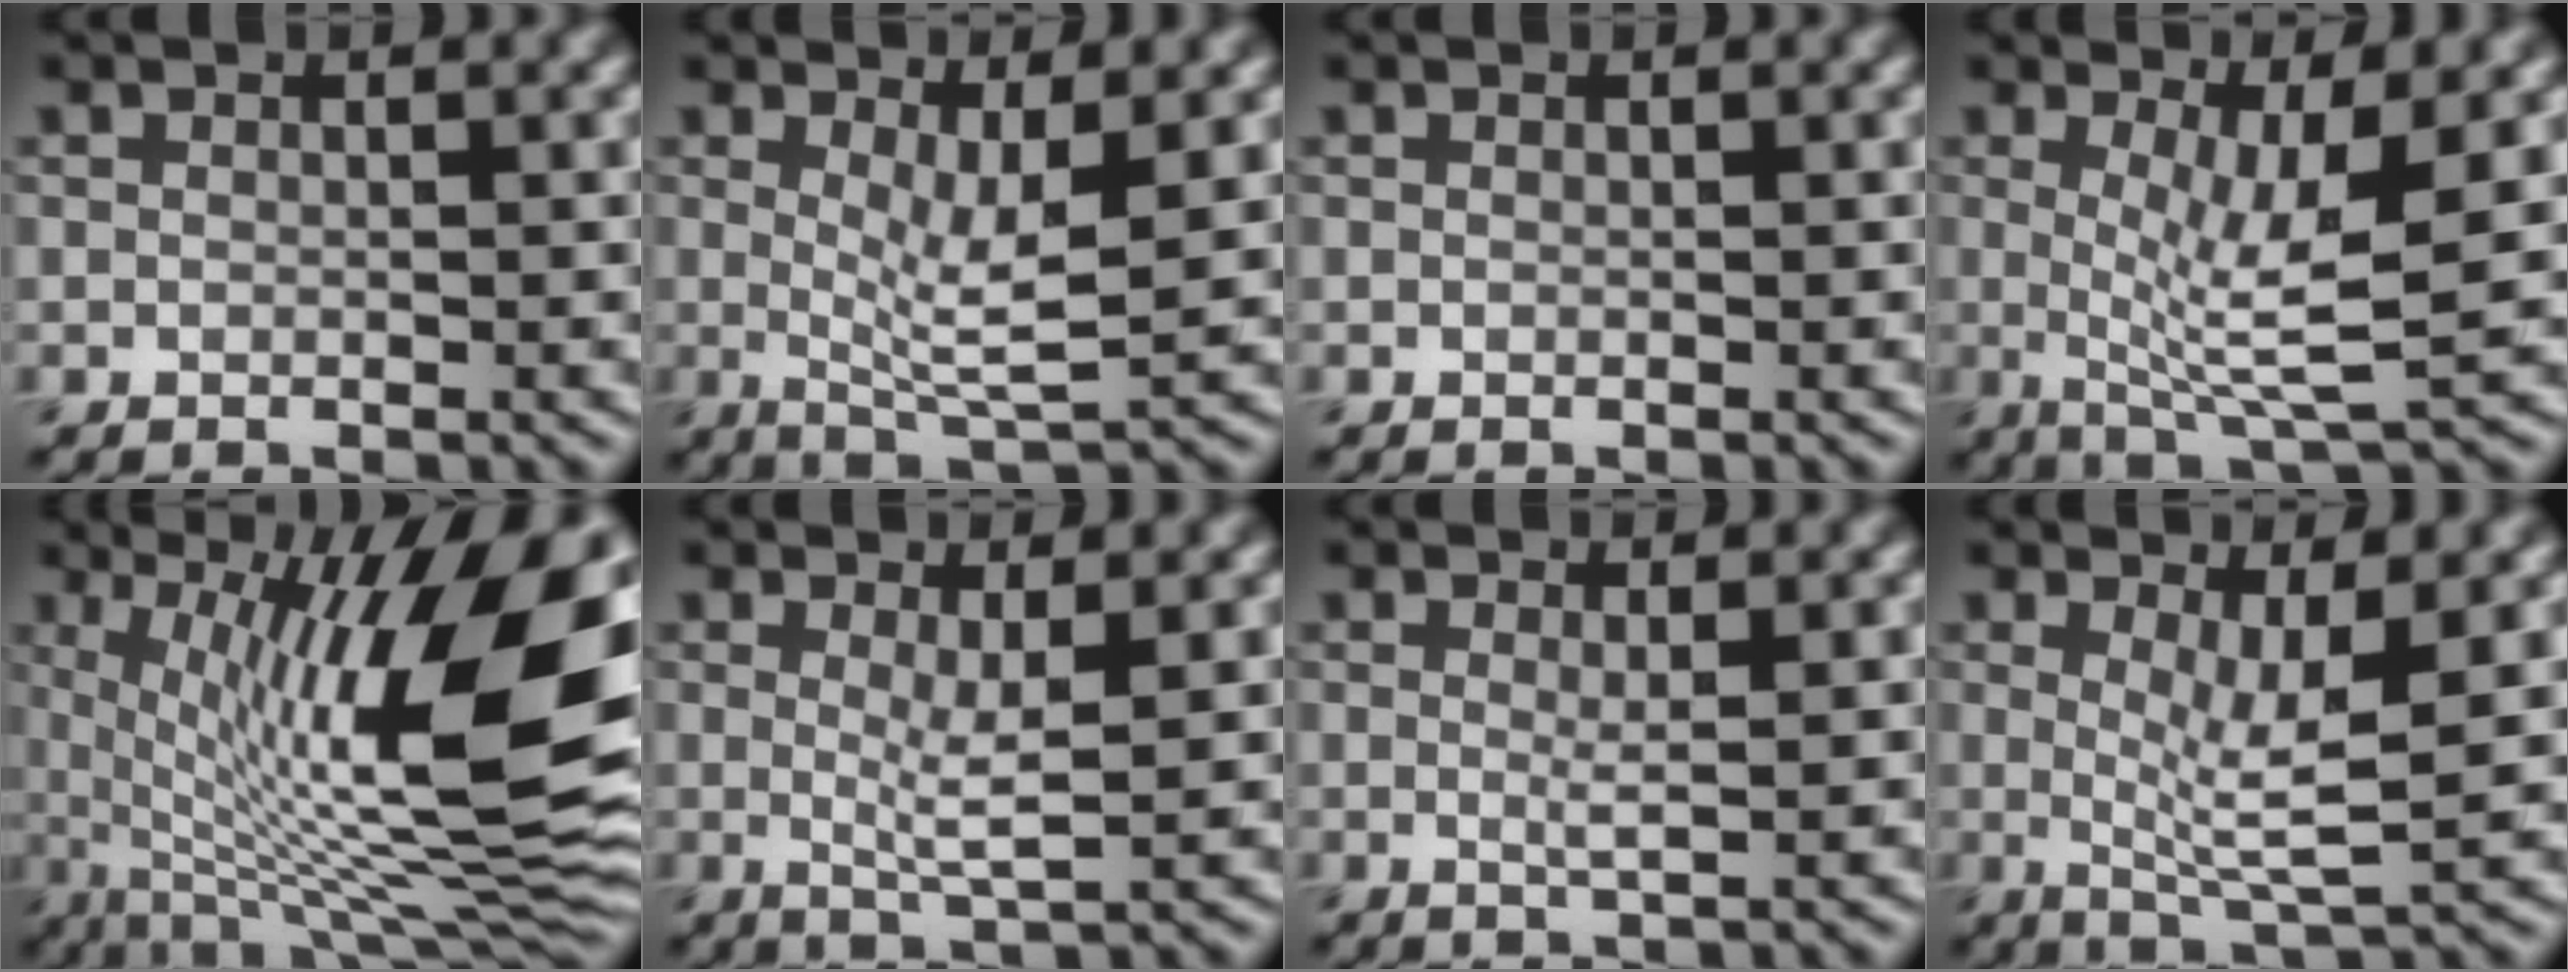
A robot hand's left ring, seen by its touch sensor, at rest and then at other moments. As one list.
[{"total": 4.0, "force": [0.6, 0.9, 3.9], "torque": [-0.073, -0.015, 0.015]}, {"total": 0.0}, {"total": 6.0, "force": [0.3, 1.4, 5.9], "torque": [-0.103, -0.012, 0.010]}, {"total": 16.6, "force": [2.2, 4.9, 15.7], "torque": [-0.238, 0.004, 0.039]}, {"total": 2.6, "force": [0.2, 0.3, 2.5], "torque": [-0.053, -0.014, 0.008]}, {"total": 1.1, "force": [0.1, 0.0, 1.1], "torque": [-0.025, -0.006, 0.001]}, {"total": 4.2, "force": [0.4, 0.8, 4.1], "torque": [-0.078, -0.014, 0.013]}]